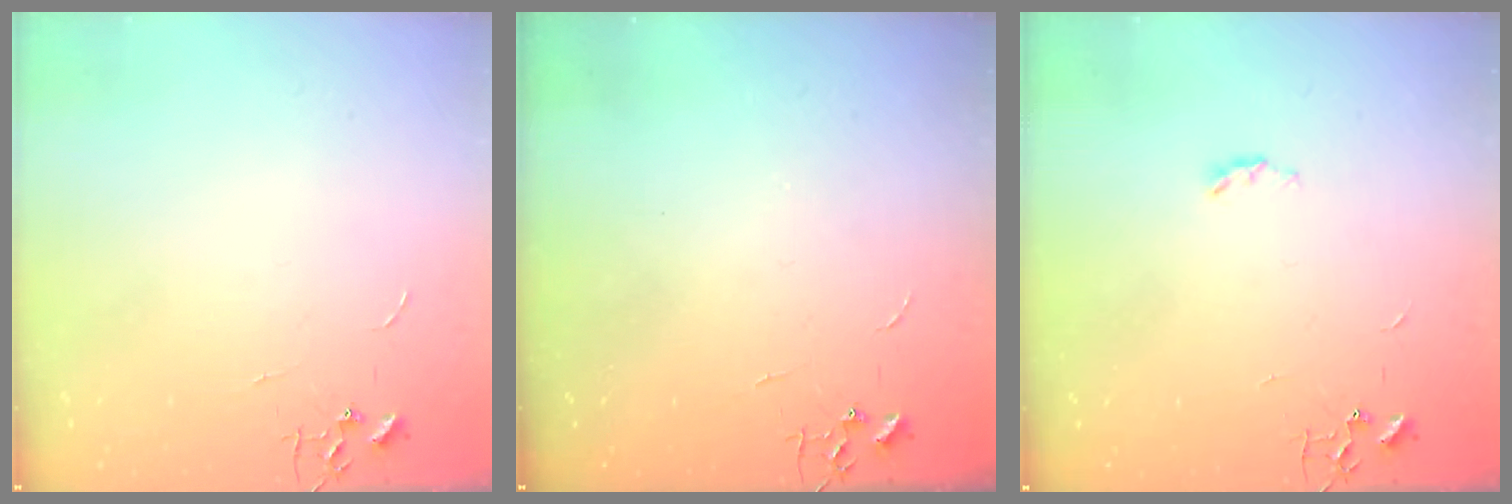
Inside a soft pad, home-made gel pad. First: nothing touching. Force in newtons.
{"total": 0.0}
{"total": 2.9, "press": 2.9, "slide": 0.5}